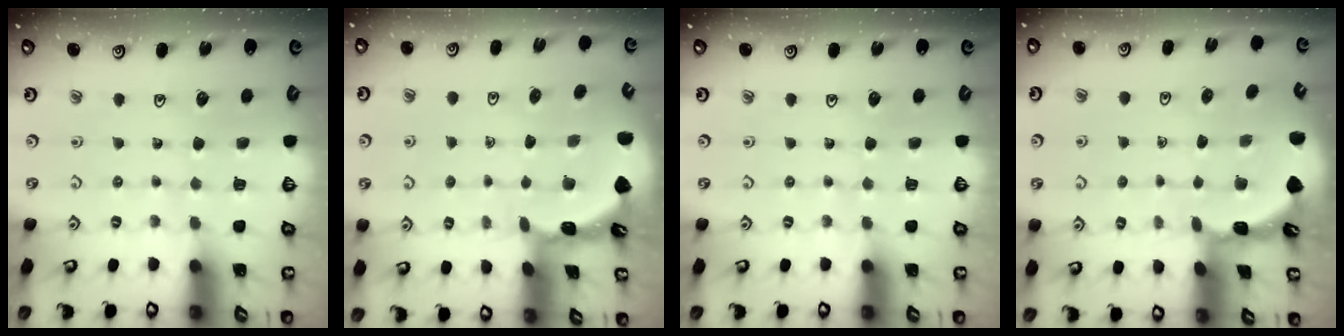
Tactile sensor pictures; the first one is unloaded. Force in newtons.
{"total": 1.7, "press": 1.6, "slide": 0.1}
{"total": 0.0}
{"total": 1.8, "press": 1.8, "slide": 0.1}